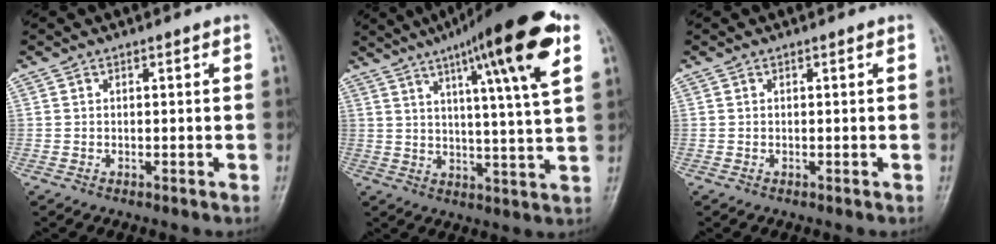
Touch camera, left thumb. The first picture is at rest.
{"total": 19.1, "force": [9.3, 2.2, 16.5], "torque": [-0.237, -0.020, 0.132]}
{"total": 0.0}